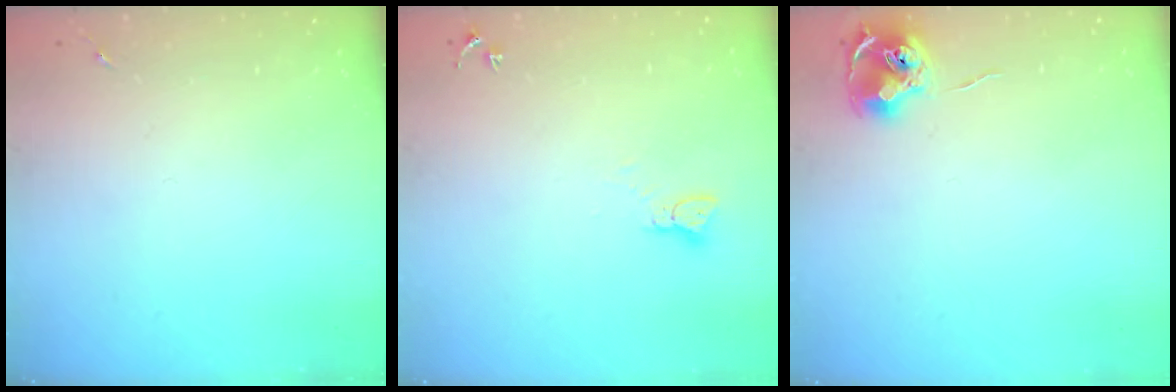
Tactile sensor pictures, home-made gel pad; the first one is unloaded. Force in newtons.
{"total": 2.3, "press": 2.3, "slide": 0.2}
{"total": 8.4, "press": 8.4, "slide": 0.4}